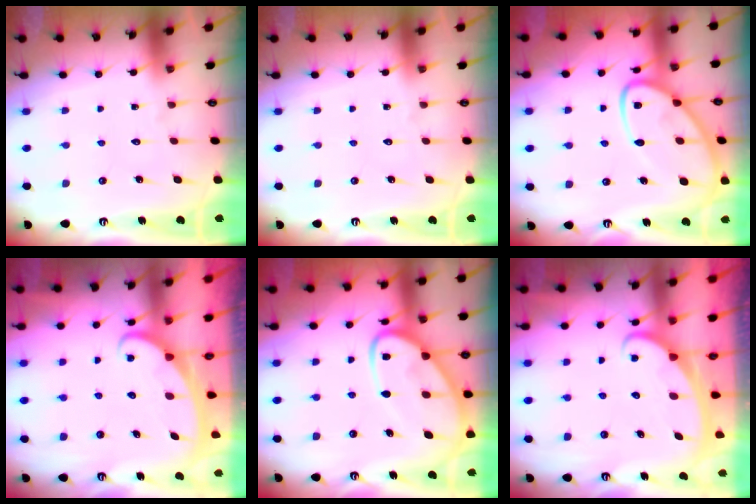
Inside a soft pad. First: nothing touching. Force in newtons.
{"total": 0.0}
{"total": 13.7, "press": 13.6, "slide": 1.3}
{"total": 2.4, "press": 2.4, "slide": 0.4}
{"total": 14.2, "press": 14.2, "slide": 1.2}
{"total": 2.4, "press": 2.4, "slide": 0.3}